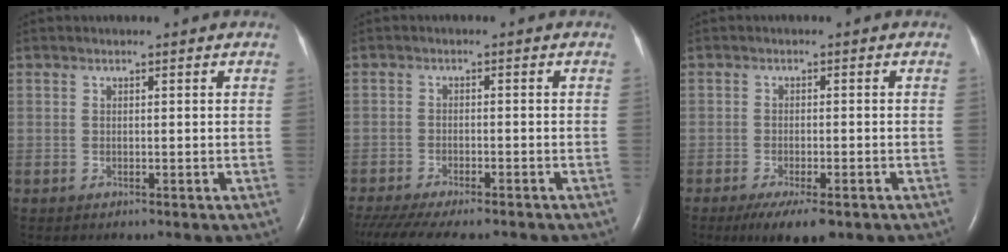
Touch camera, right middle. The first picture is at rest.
{"total": 14.2, "force": [-11.9, 3.4, 7.0], "torque": [-0.152, -0.028, -0.171]}
{"total": 6.8, "force": [-4.6, 1.8, 4.7], "torque": [-0.073, -0.015, -0.067]}